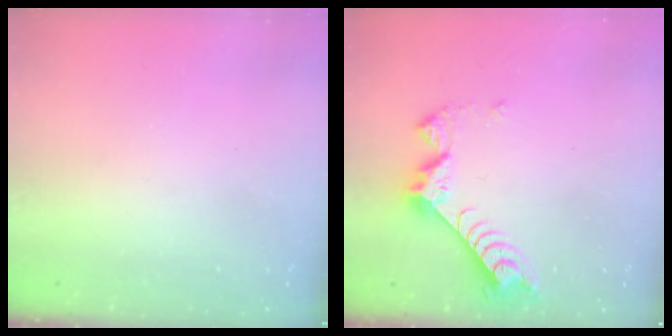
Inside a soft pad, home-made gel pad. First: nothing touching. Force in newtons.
{"total": 9.4, "press": 9.4, "slide": 0.7}